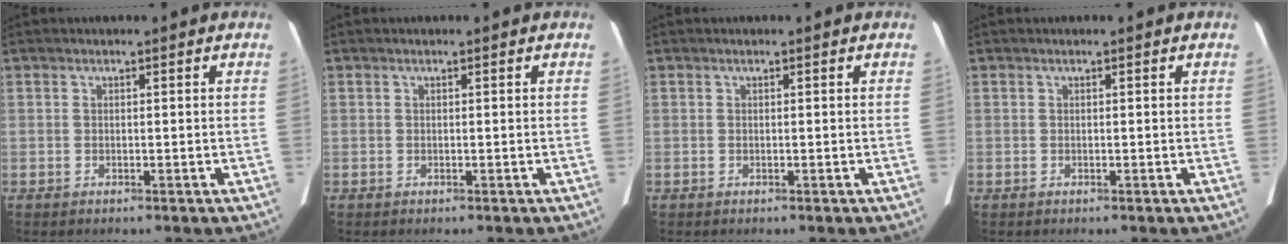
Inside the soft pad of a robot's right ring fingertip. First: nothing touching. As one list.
[{"total": 0.0}, {"total": 0.0}, {"total": 0.0}]